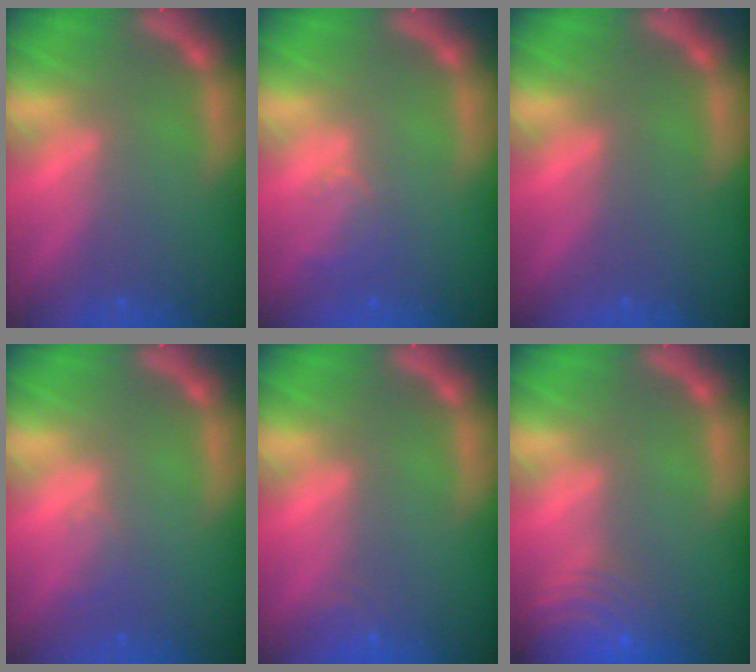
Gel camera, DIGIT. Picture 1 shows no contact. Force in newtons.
{"total": 2.0}
{"total": 0.0}
{"total": 1.0}
{"total": 1.4}
{"total": 10.0}